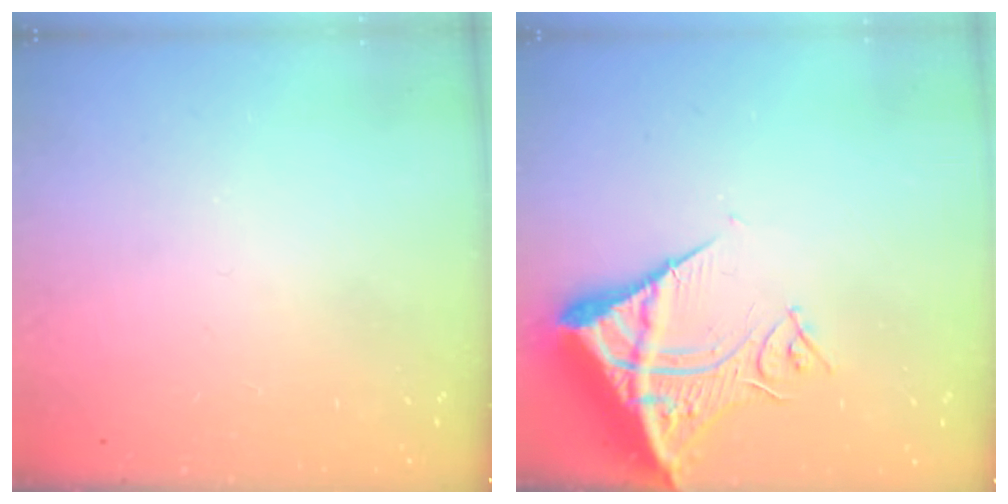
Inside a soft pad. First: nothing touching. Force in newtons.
{"total": 13.5, "press": 13.3, "slide": 1.8}